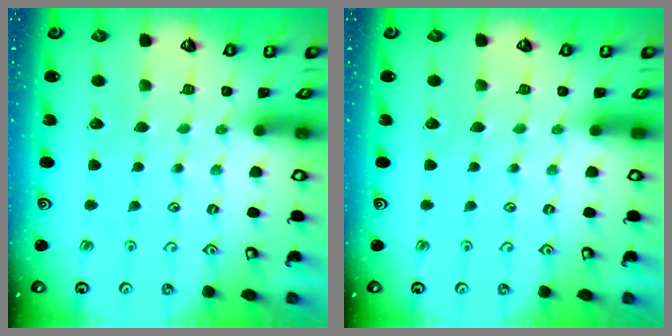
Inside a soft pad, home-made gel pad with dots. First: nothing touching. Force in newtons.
{"total": 0.0}